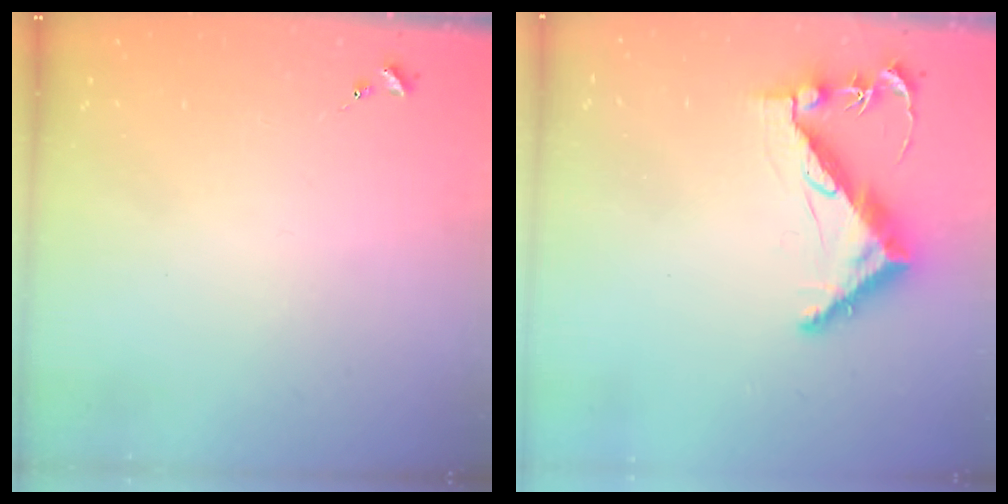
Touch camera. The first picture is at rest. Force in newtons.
{"total": 9.7, "press": 9.6, "slide": 1.0}